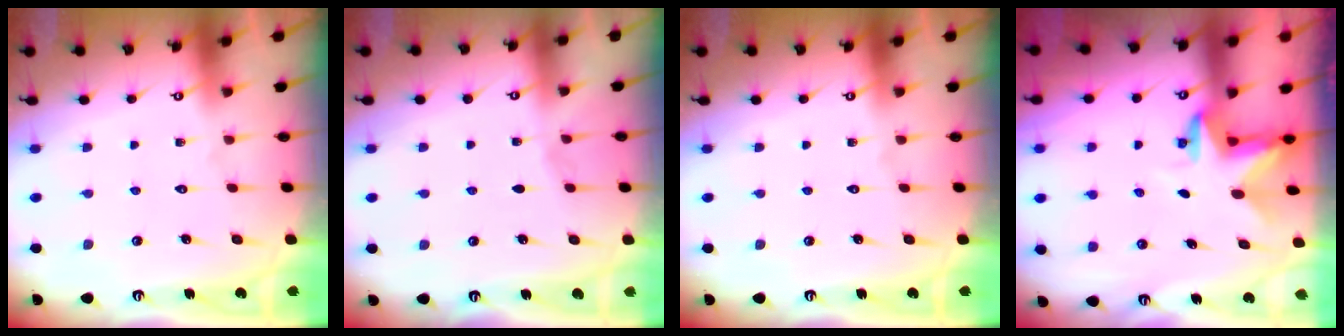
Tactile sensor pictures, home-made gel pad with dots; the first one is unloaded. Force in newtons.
{"total": 2.1, "press": 2.1, "slide": 0.4}
{"total": 0.0}
{"total": 3.0, "press": 3.0, "slide": 0.1}